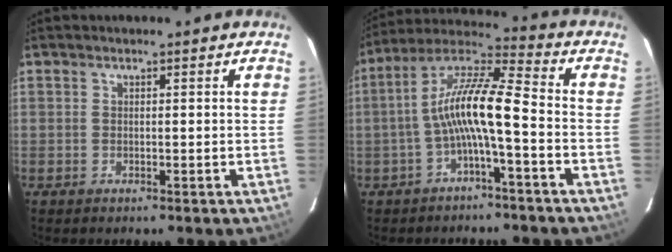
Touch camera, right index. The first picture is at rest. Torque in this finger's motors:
{"motor_torque": [1.65, -0.49, 0.95, 0.21]}